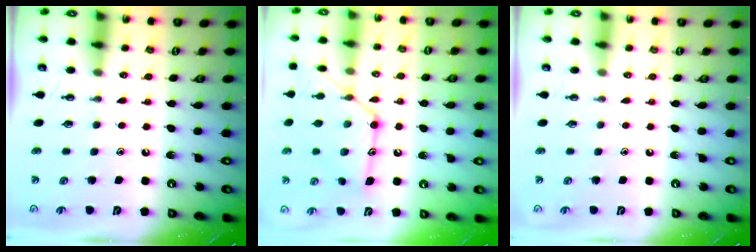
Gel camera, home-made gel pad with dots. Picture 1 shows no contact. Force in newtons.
{"total": 16.6, "press": 16.6, "slide": 1.1}
{"total": 0.0}